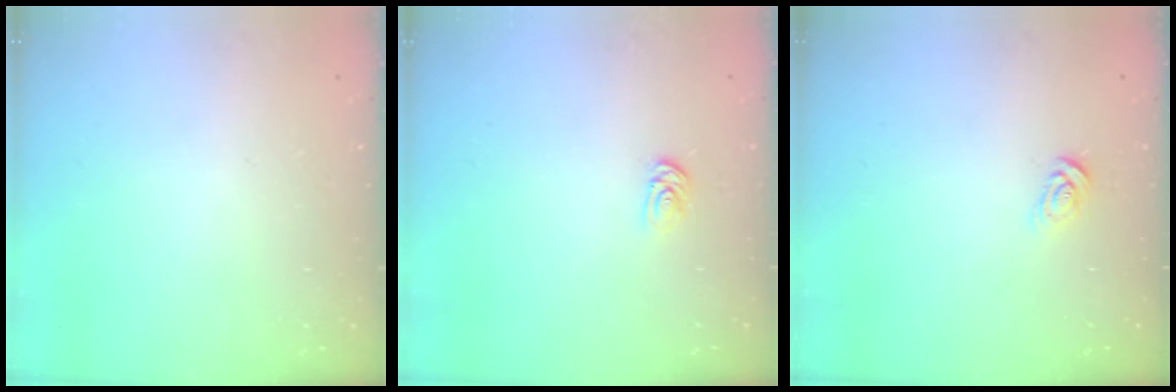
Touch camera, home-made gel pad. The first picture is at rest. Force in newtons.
{"total": 2.0, "press": 2.0, "slide": 0.3}
{"total": 3.7, "press": 3.7, "slide": 0.4}